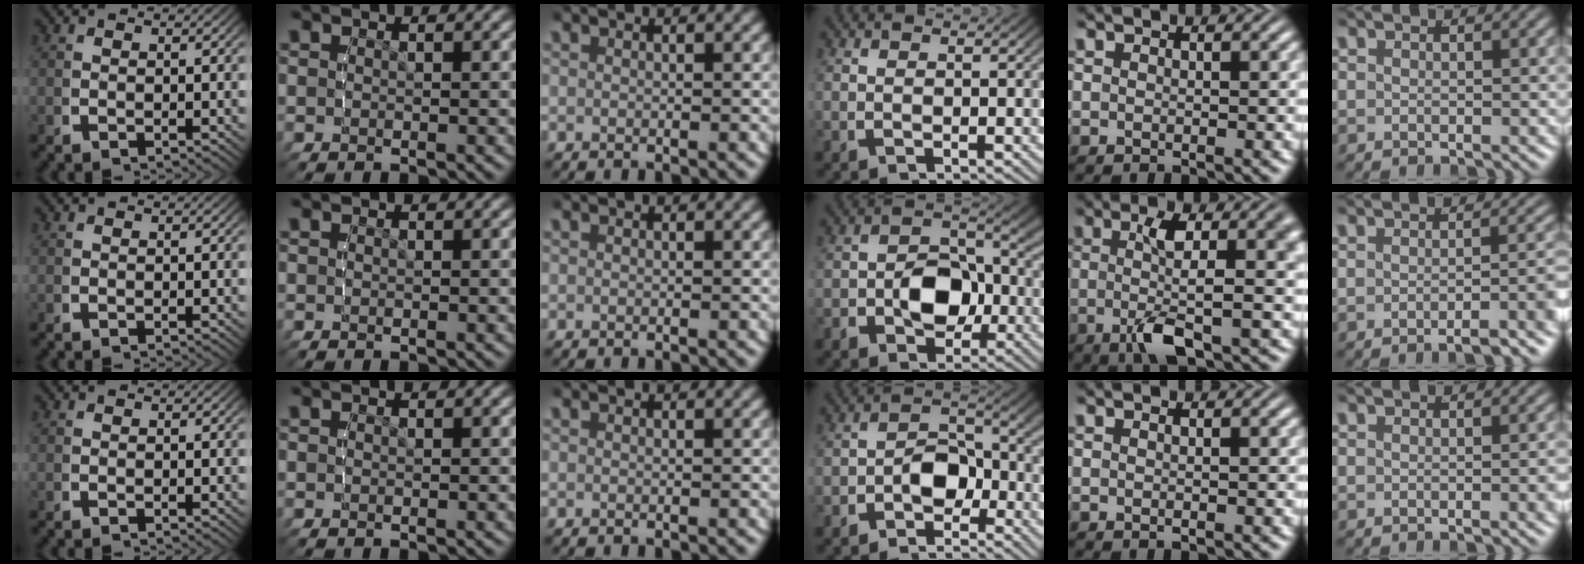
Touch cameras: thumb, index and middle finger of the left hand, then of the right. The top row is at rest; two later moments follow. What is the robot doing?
{"motion": "lift_and_place", "object": "stress ball aka squeeze ball"}